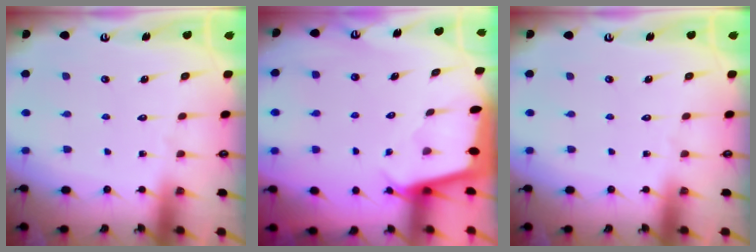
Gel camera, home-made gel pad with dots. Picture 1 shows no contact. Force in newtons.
{"total": 2.4, "press": 2.4, "slide": 0.1}
{"total": 0.0}